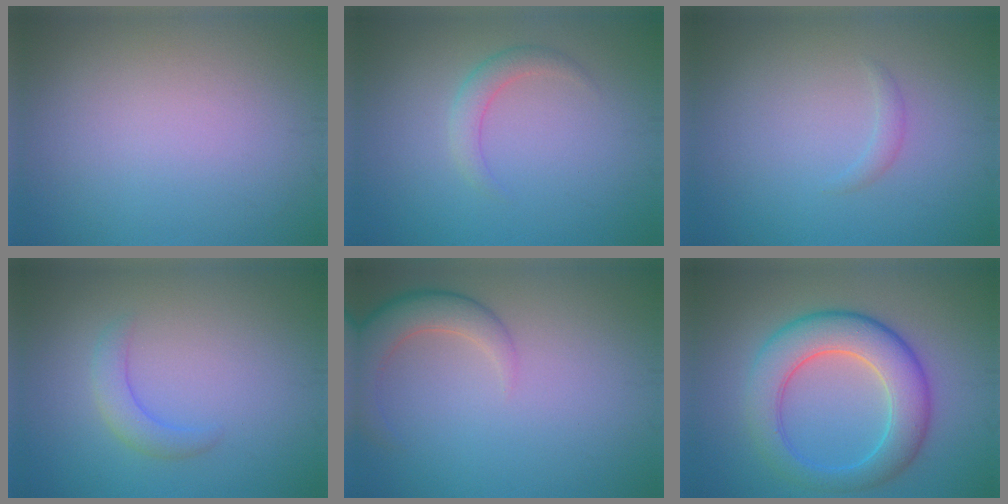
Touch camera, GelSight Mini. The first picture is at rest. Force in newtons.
{"total": 1.8, "press": 1.8, "slide": 0.0}
{"total": 0.8, "press": 0.8, "slide": 0.1}
{"total": 2.1, "press": 2.1, "slide": 0.2}
{"total": 4.1, "press": 4.1, "slide": 0.3}
{"total": 7.3, "press": 7.3, "slide": 0.3}